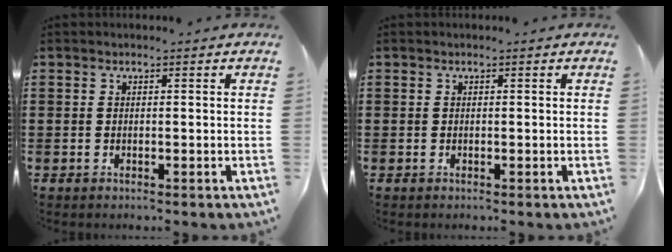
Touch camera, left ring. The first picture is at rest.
{"total": 0.0}